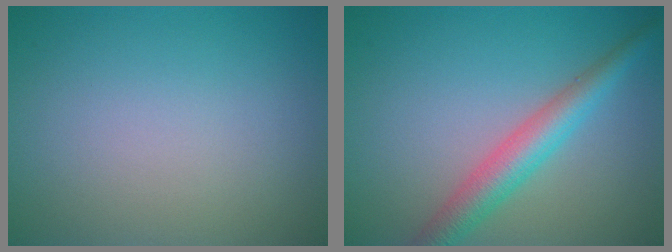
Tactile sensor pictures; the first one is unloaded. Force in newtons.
{"total": 4.1, "press": 4.1, "slide": 0.0}